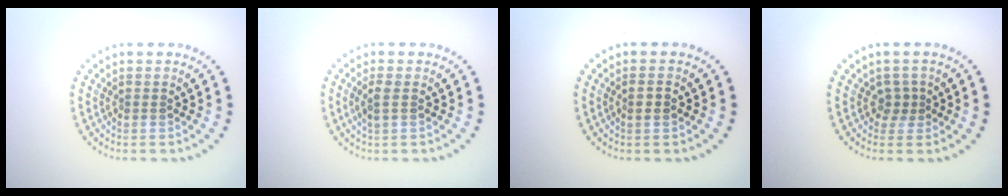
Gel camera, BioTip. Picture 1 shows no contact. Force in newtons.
{"total": 1.4, "press": 1.3, "slide": 0.3}
{"total": 1.0, "press": 1.0, "slide": 0.3}
{"total": 1.3, "press": 1.1, "slide": 0.7}